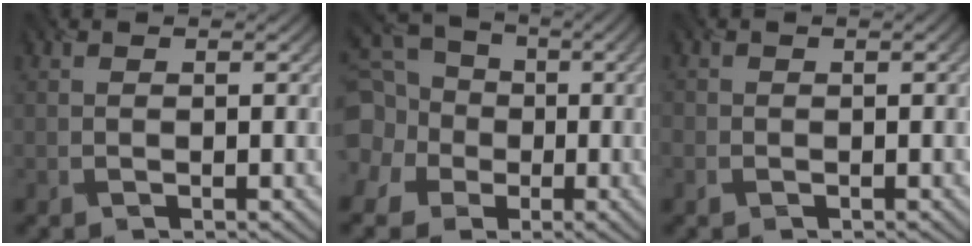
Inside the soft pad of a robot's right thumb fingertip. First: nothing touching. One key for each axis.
{"total": 12.6, "fx": -1.0, "fy": 11.9, "fz": 4.0, "tx": -0.155, "ty": -0.011, "tz": -0.042}
{"total": 1.2, "fx": -0.7, "fy": 0.9, "fz": 0.3, "tx": -0.007, "ty": -0.007, "tz": -0.012}